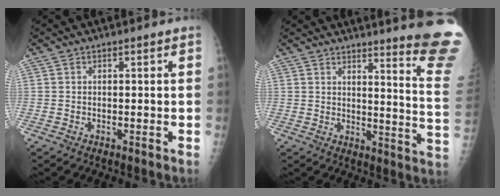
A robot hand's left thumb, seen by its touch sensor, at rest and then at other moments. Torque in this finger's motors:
{"motor_torque": [3.62, 1.36, 1.37, -1.40, 0.12]}